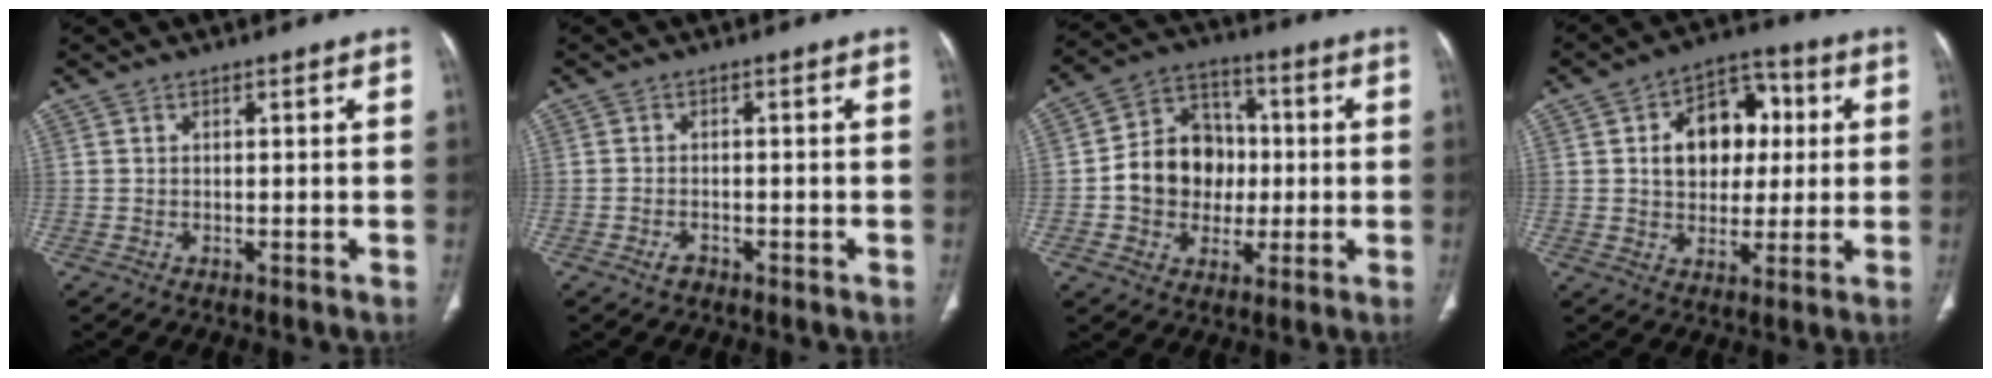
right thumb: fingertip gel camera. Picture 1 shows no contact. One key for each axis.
{"total": 1.7, "fx": -1.1, "fy": 1.0, "fz": 0.8, "tx": -0.020, "ty": 0.007, "tz": -0.019}
{"total": 13.8, "fx": -0.7, "fy": 11.6, "fz": 7.4, "tx": -0.079, "ty": 0.030, "tz": -0.012}
{"total": 13.5, "fx": 2.4, "fy": 9.8, "fz": 8.9, "tx": -0.091, "ty": 0.016, "tz": 0.033}